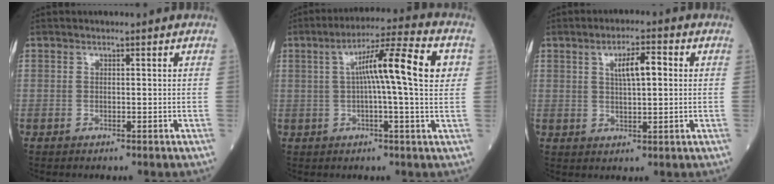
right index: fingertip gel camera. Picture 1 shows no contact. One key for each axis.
{"total": 12.8, "fx": 2.4, "fy": 0.2, "fz": 12.6, "tx": -0.200, "ty": 0.029, "tz": 0.032}
{"total": 5.5, "fx": 1.5, "fy": 1.3, "fz": 5.1, "tx": -0.089, "ty": 0.008, "tz": 0.026}